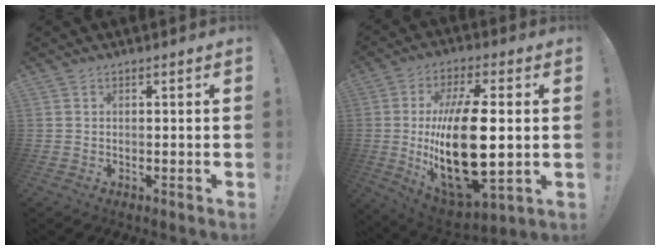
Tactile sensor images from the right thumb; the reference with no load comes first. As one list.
[{"total": 24.8, "force": [0.0, 10.3, 22.6], "torque": [-0.442, -0.022, 0.001]}]